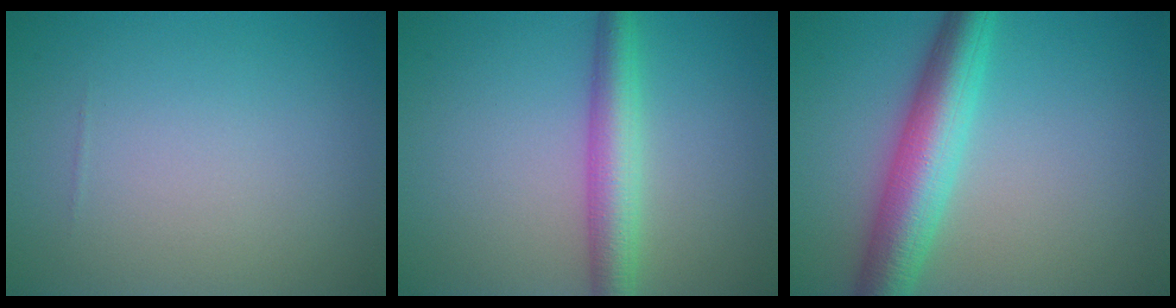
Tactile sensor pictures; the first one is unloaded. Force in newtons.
{"total": 4.2, "press": 4.2, "slide": 0.0}
{"total": 6.6, "press": 6.6, "slide": 0.1}